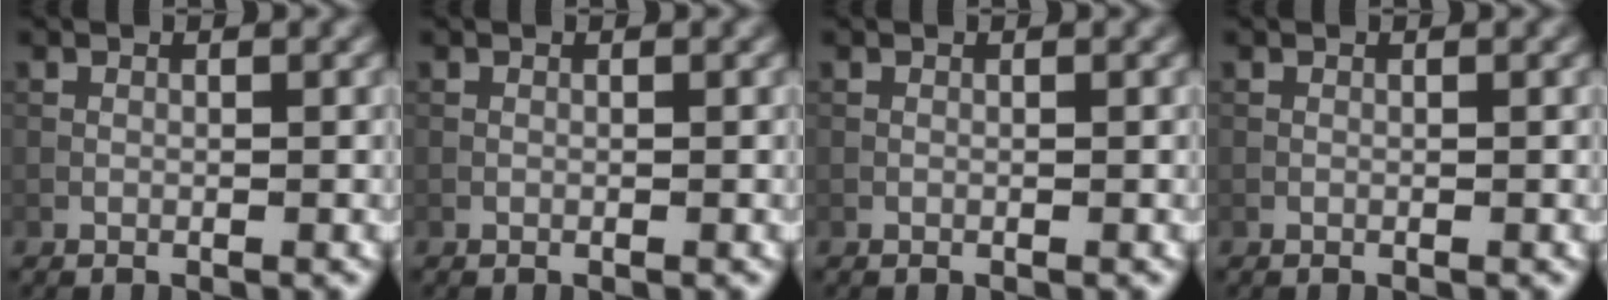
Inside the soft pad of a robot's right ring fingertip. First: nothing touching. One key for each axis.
{"total": 0.0}
{"total": 0.0}
{"total": 0.0}